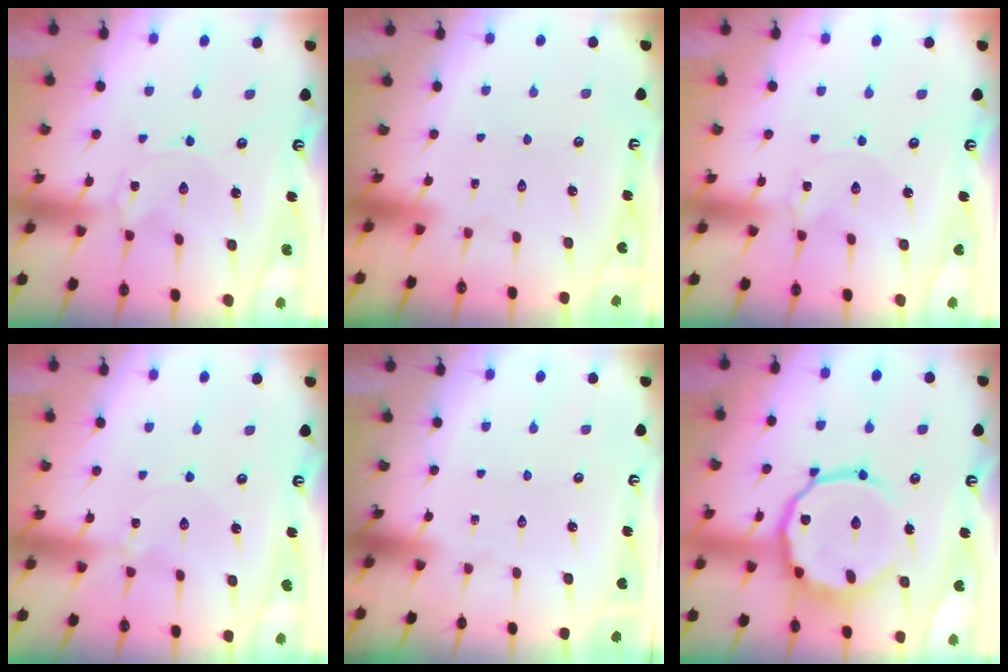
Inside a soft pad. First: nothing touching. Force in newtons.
{"total": 1.6, "press": 1.6, "slide": 0.1}
{"total": 0.0}
{"total": 0.0}
{"total": 0.0}
{"total": 16.0, "press": 15.9, "slide": 1.9}